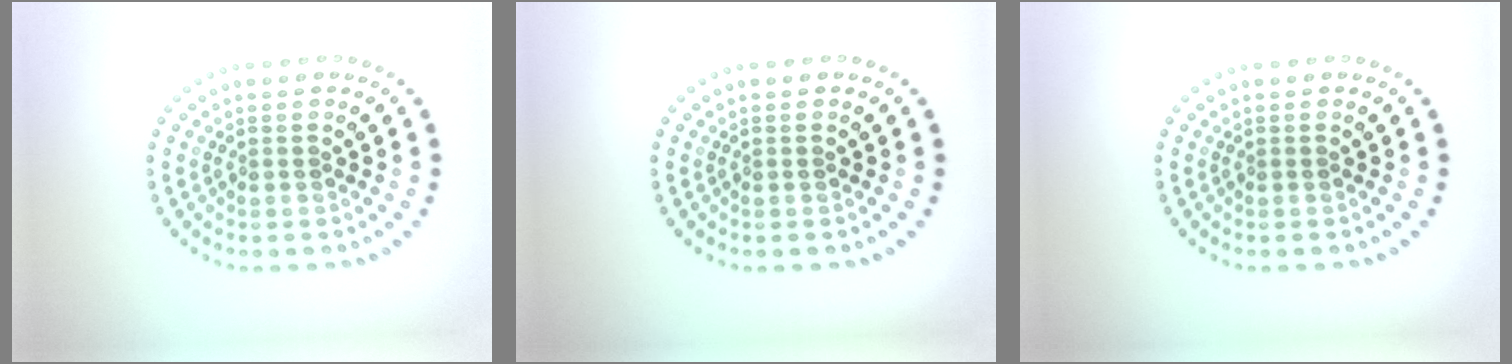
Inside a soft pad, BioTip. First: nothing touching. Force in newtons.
{"total": 0.0}
{"total": 0.0}